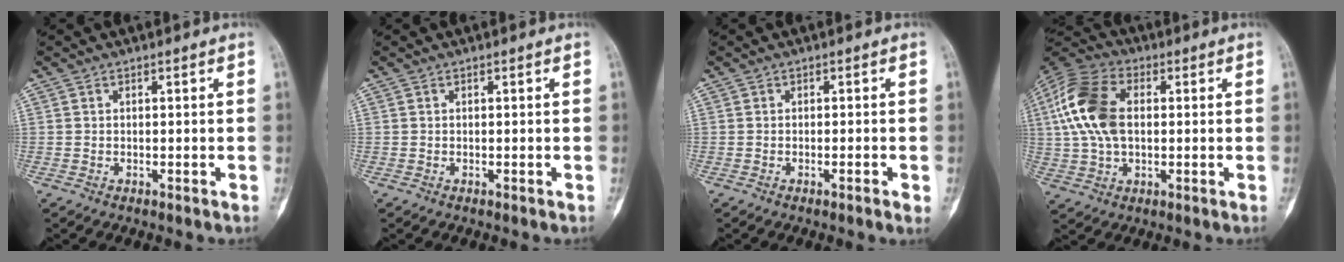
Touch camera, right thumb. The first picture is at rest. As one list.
[{"total": 0.0}, {"total": 1.3, "force": [-0.4, 0.3, 1.1], "torque": [-0.019, -0.002, -0.006]}, {"total": 14.8, "force": [2.0, 9.1, 11.5], "torque": [-0.237, 0.021, 0.032]}]